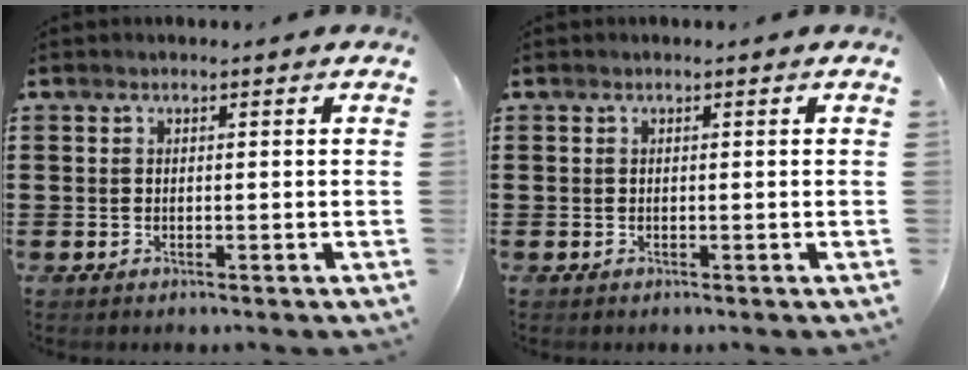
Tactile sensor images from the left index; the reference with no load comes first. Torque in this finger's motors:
{"motor_torque": [0.00, 0.00, -0.01, 0.00]}